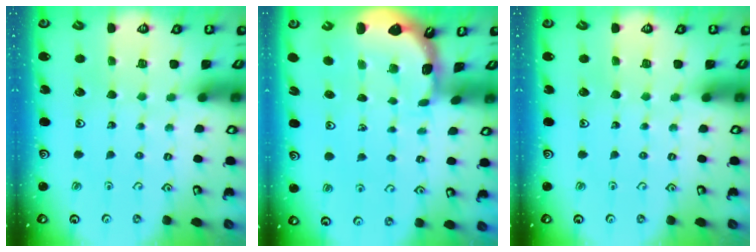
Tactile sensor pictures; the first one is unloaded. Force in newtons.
{"total": 1.5, "press": 1.5, "slide": 0.2}
{"total": 0.0}